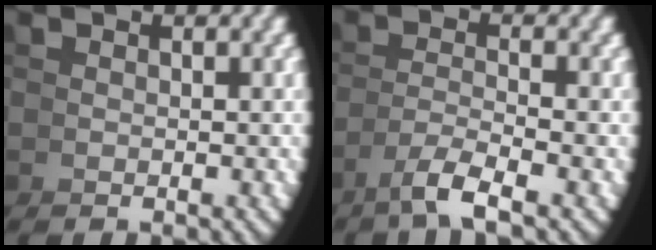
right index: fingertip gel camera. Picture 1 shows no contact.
{"total": 2.9, "force": [-1.6, -0.4, 2.4], "torque": [-0.043, -0.004, -0.022]}